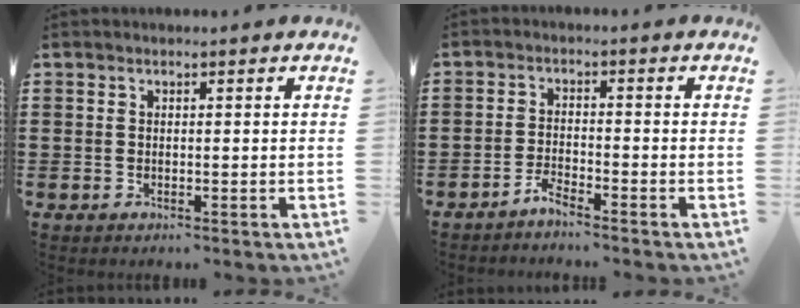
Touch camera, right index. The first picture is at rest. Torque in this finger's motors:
{"motor_torque": [0.08, -0.03, -0.54, -0.21]}